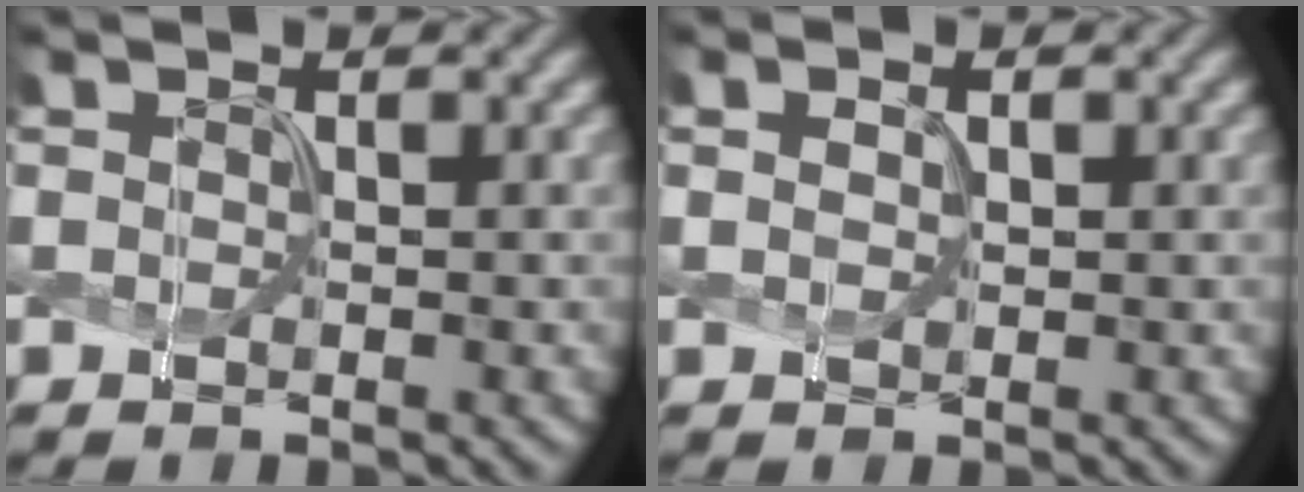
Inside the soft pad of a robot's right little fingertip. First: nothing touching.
{"total": 0.8, "force": [0.1, 0.5, 0.6], "torque": [-0.015, 0.000, 0.011]}